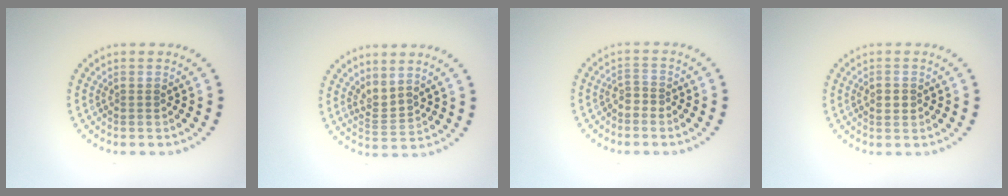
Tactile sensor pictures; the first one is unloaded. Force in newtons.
{"total": 2.1, "press": 1.4, "slide": 1.5}
{"total": 0.9, "press": 0.6, "slide": 0.6}
{"total": 1.0, "press": 1.0, "slide": 0.0}